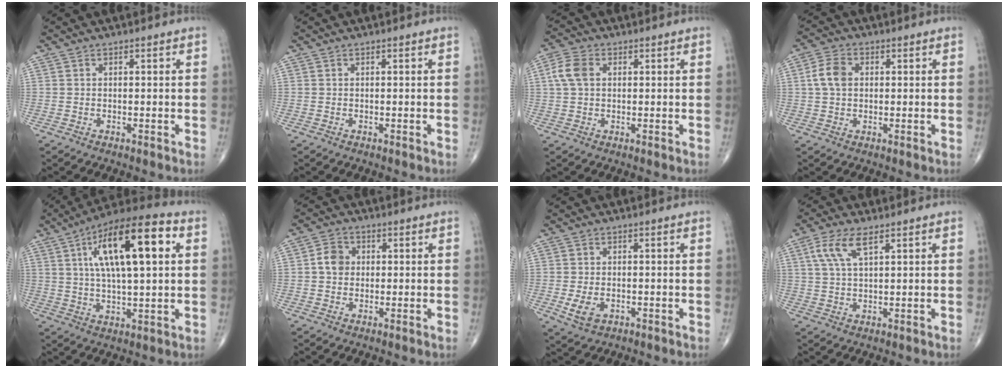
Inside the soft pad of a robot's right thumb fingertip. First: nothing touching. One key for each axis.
{"total": 0.0}
{"total": 5.3, "fx": 1.1, "fy": 3.6, "fz": 3.7, "tx": -0.084, "ty": 0.011, "tz": 0.018}
{"total": 5.4, "fx": 0.7, "fy": 3.8, "fz": 3.7, "tx": -0.072, "ty": 0.009, "tz": 0.009}
{"total": 19.4, "fx": 5.5, "fy": 6.6, "fz": 17.4, "tx": -0.279, "ty": 0.013, "tz": 0.084}
{"total": 4.4, "fx": 0.3, "fy": 3.8, "fz": 2.3, "tx": -0.029, "ty": 0.008, "tz": -0.001}
{"total": 4.6, "fx": -1.2, "fy": 3.0, "fz": 3.3, "tx": -0.063, "ty": -0.003, "tz": -0.017}
{"total": 6.4, "fx": 3.0, "fy": 2.3, "fz": 5.2, "tx": -0.114, "ty": 0.000, "tz": 0.061}